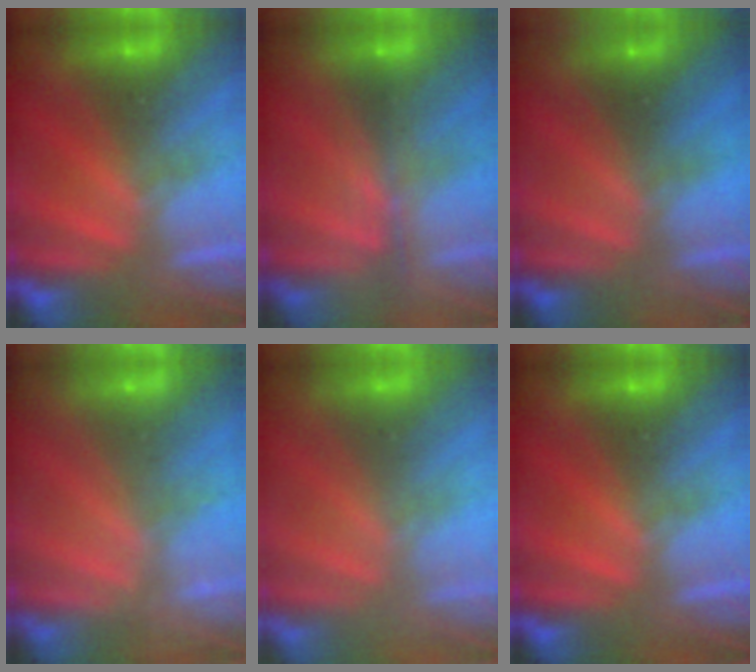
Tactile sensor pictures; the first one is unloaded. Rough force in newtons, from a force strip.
{"total": 2.4}
{"total": 2.3}
{"total": 2.4}
{"total": 3.1}
{"total": 0.0}